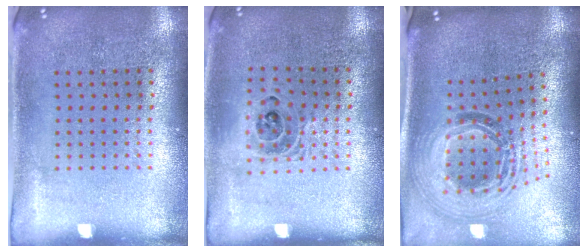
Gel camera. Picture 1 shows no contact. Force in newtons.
{"total": 1.3, "press": 1.2, "slide": 0.5}
{"total": 1.8, "press": 1.5, "slide": 1.0}